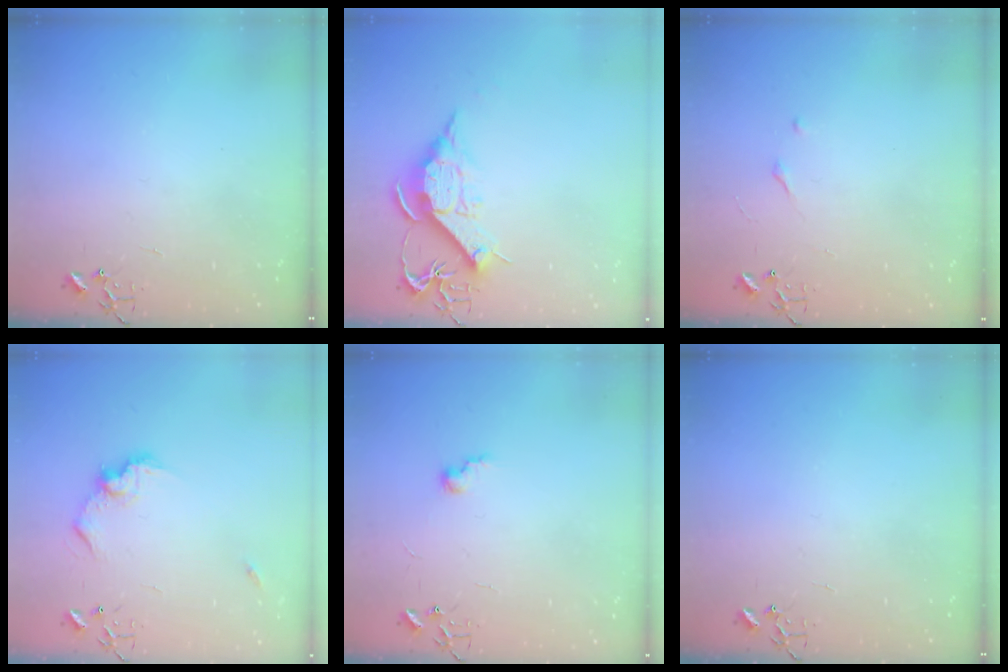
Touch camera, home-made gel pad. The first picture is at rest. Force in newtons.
{"total": 11.6, "press": 11.6, "slide": 0.2}
{"total": 2.7, "press": 2.7, "slide": 0.4}
{"total": 10.6, "press": 10.6, "slide": 0.9}
{"total": 6.2, "press": 6.2, "slide": 0.7}
{"total": 0.0}